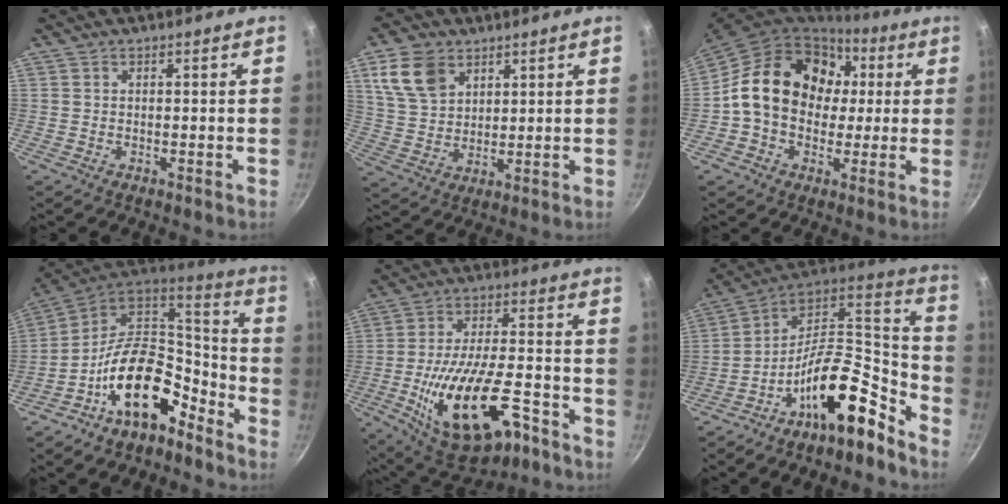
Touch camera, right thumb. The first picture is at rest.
{"total": 10.4, "force": [5.2, 7.1, 5.6], "torque": [-0.094, -0.012, 0.109]}
{"total": 19.5, "force": [2.8, 15.5, 11.5], "torque": [-0.163, 0.034, 0.037]}
{"total": 18.2, "force": [-8.9, 10.2, 12.1], "torque": [-0.170, 0.093, -0.165]}
{"total": 21.8, "force": [-9.3, 9.7, 17.2], "torque": [-0.283, 0.036, -0.142]}
{"total": 19.6, "force": [-12.2, 7.7, 13.3], "torque": [-0.164, 0.114, -0.225]}